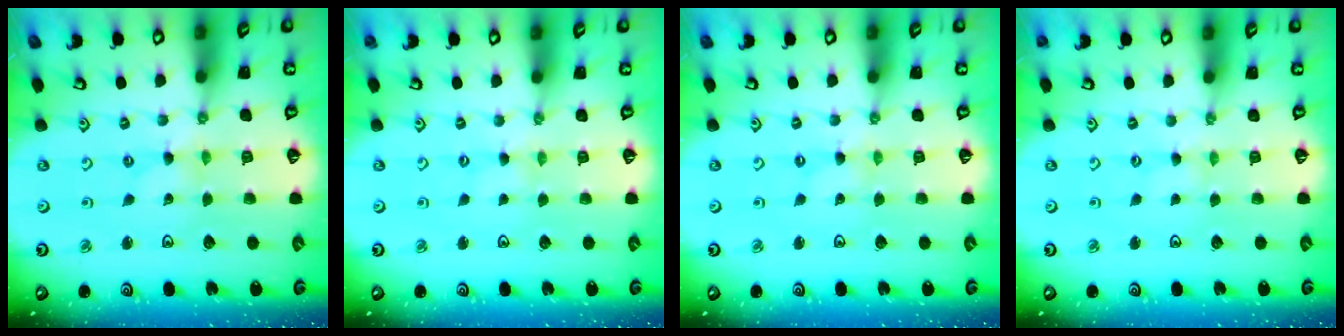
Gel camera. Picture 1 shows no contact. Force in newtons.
{"total": 1.1, "press": 1.1, "slide": 0.2}
{"total": 0.6, "press": 0.6, "slide": 0.1}
{"total": 0.0}